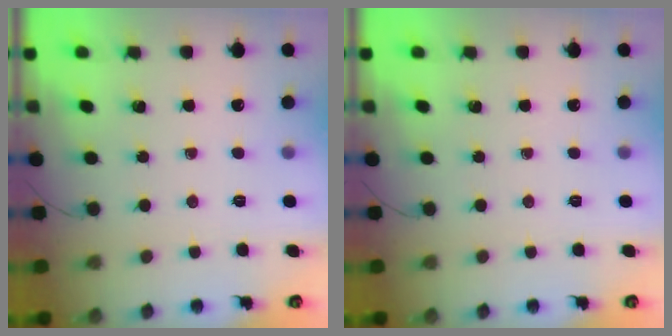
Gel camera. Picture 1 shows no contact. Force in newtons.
{"total": 0.0}